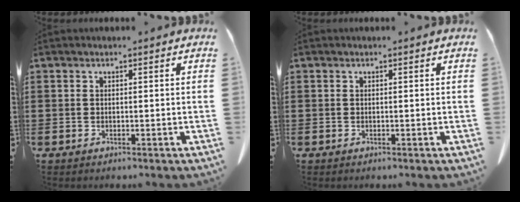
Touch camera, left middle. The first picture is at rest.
{"total": 0.0}